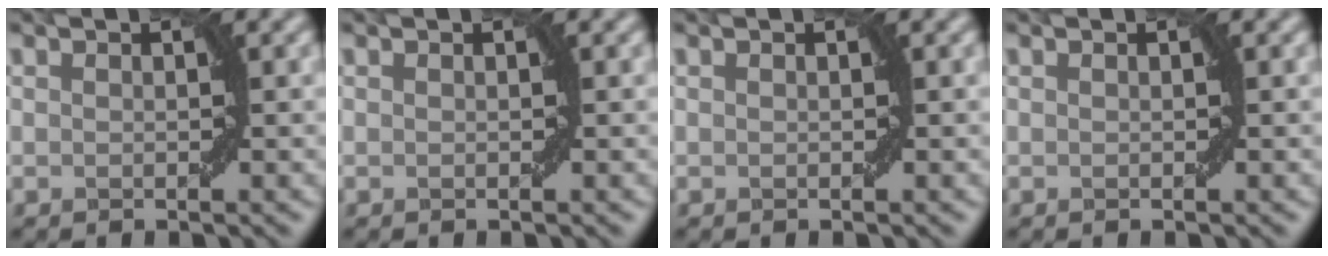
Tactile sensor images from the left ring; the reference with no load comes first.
{"total": 0.0}
{"total": 0.0}
{"total": 0.0}